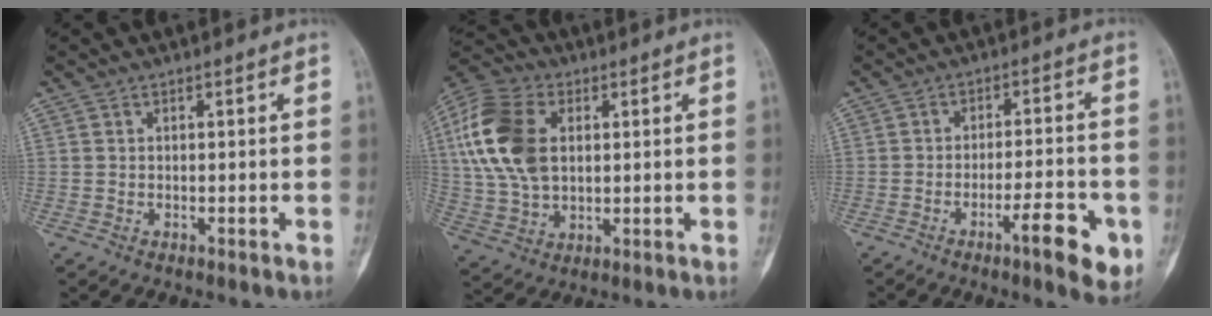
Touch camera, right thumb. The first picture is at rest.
{"total": 17.3, "force": [3.6, 11.3, 12.6], "torque": [-0.258, 0.009, 0.068]}
{"total": 9.8, "force": [-4.4, 2.2, 8.5], "torque": [-0.114, 0.019, -0.059]}